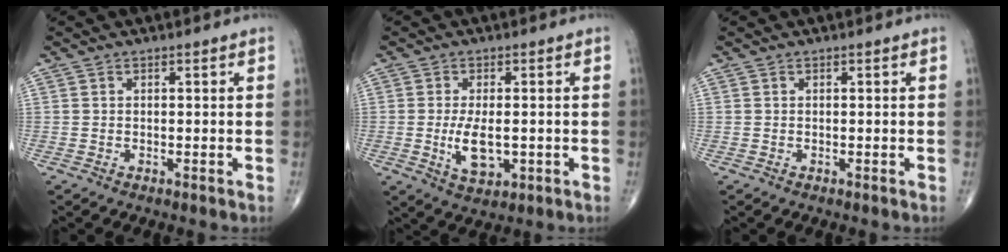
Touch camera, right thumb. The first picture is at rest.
{"total": 6.6, "force": [-1.0, 3.2, 5.7], "torque": [-0.101, -0.011, -0.010]}
{"total": 0.0}